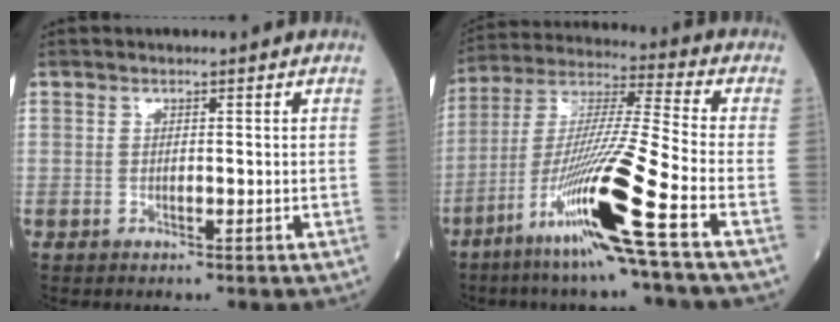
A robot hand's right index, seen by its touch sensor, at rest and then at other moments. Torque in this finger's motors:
{"motor_torque": [0.64, -0.36, 1.01, 0.21]}